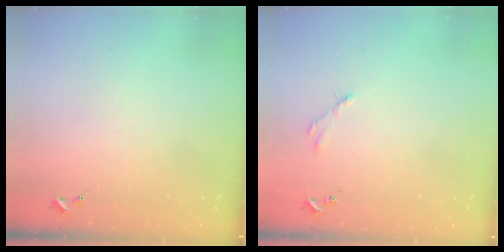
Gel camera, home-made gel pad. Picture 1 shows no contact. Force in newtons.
{"total": 2.5, "press": 2.5, "slide": 0.3}